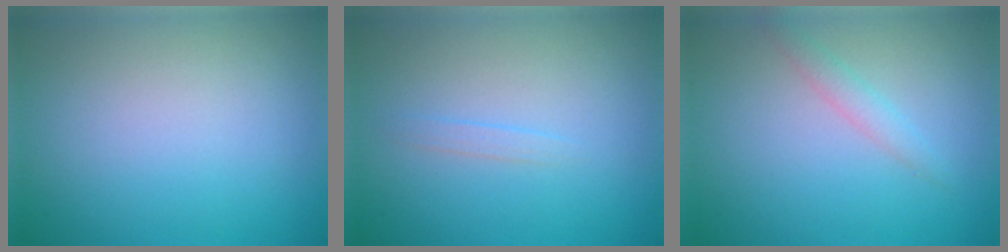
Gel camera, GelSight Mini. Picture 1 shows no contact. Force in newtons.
{"total": 0.7, "press": 0.7, "slide": 0.1}
{"total": 1.5, "press": 1.5, "slide": 0.1}